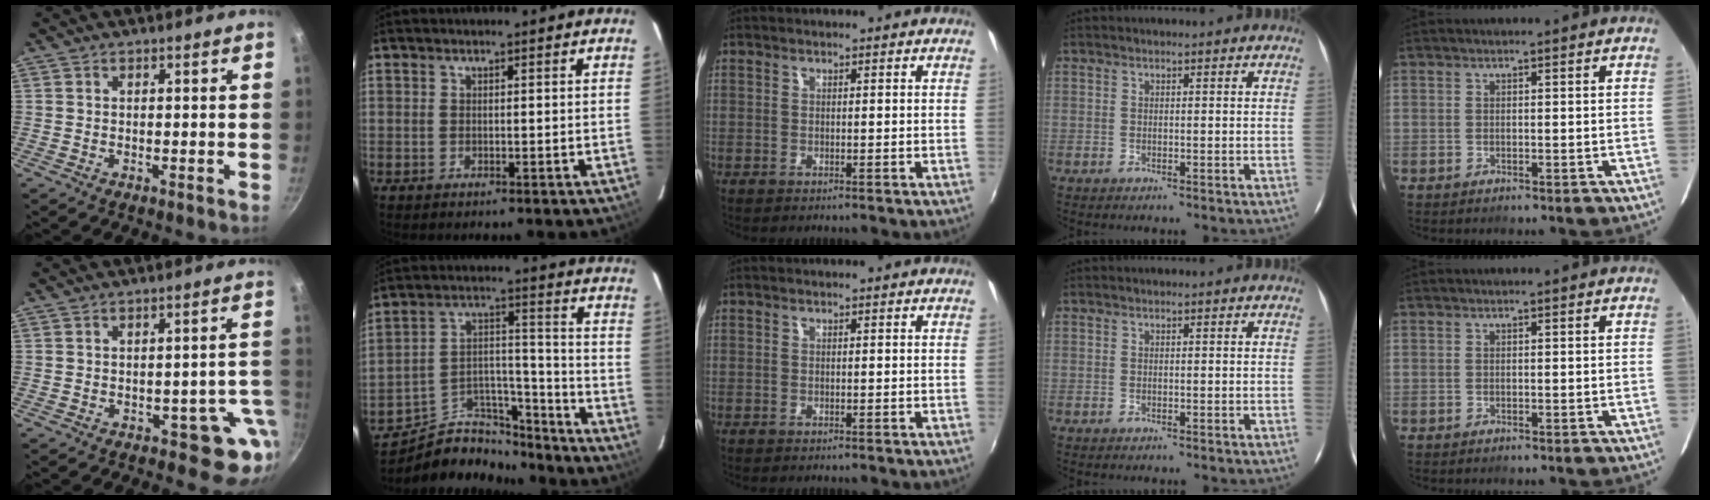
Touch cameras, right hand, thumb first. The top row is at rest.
{"thumb": {"total": 7.3, "force": [-3.0, 4.6, 4.8], "torque": [0.007, 0.034, -0.026]}, "index": {"total": 14.6, "force": [-12.5, 6.6, 3.7], "torque": [-0.065, 0.064, -0.194]}}